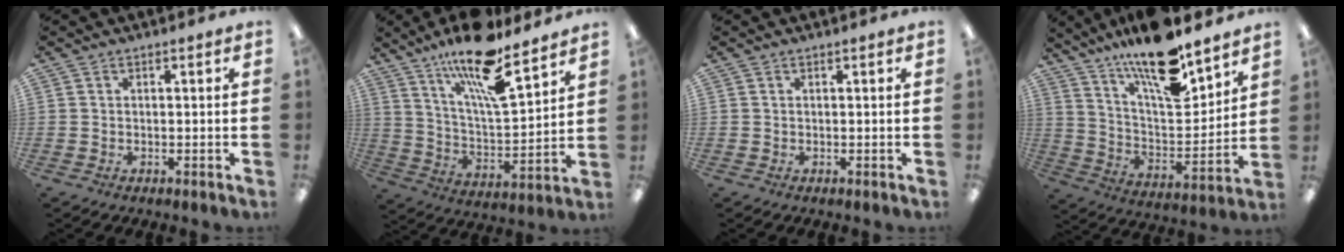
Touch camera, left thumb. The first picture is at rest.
{"total": 18.0, "force": [13.6, 4.5, 10.9], "torque": [-0.195, -0.082, 0.228]}
{"total": 0.0}
{"total": 18.0, "force": [14.1, 5.0, 10.1], "torque": [-0.183, -0.091, 0.240]}